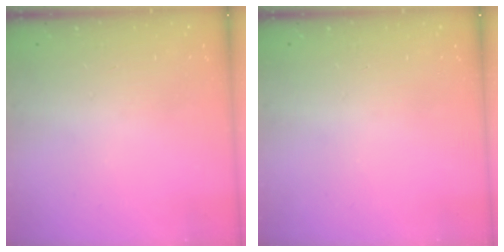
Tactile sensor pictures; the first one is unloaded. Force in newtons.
{"total": 0.0}